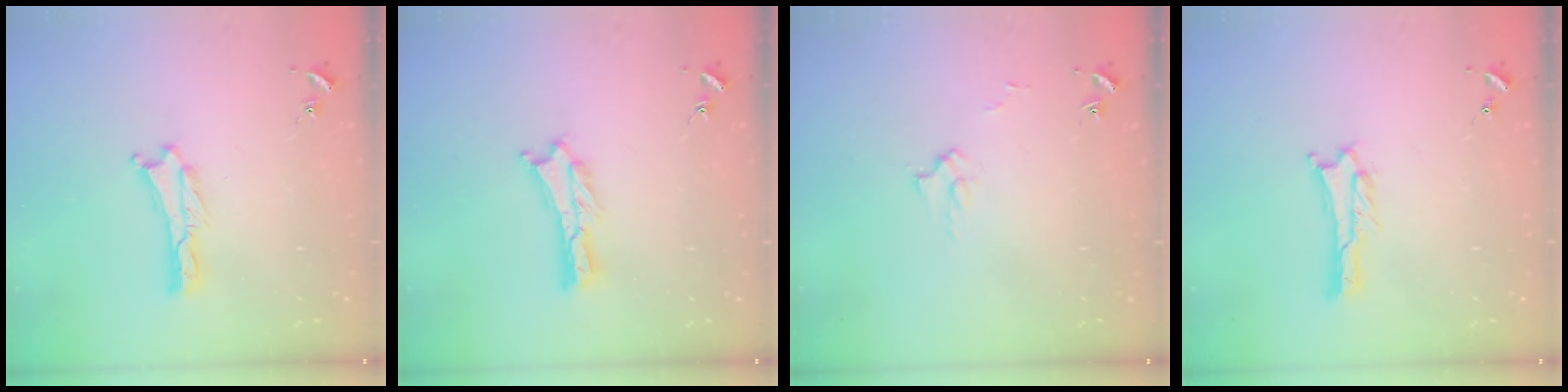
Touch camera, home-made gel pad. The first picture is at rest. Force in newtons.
{"total": 0.6, "press": 0.6, "slide": 0.2}
{"total": 2.6, "press": 2.6, "slide": 0.3}
{"total": 1.0, "press": 1.0, "slide": 0.1}